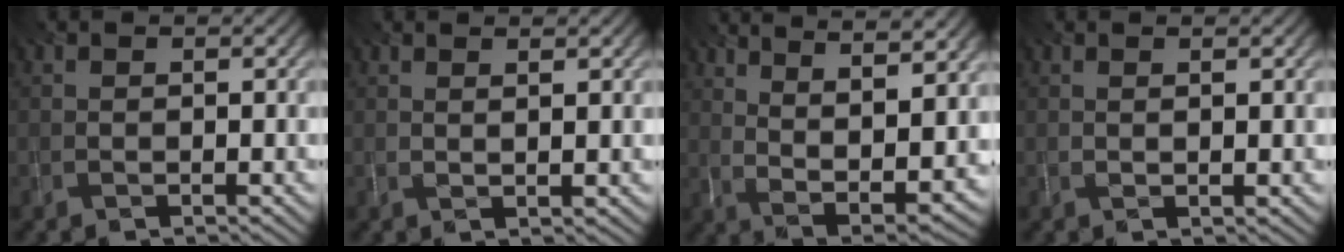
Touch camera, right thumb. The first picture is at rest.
{"total": 1.6, "force": [1.2, -0.1, 1.1], "torque": [-0.014, -0.004, 0.025]}
{"total": 12.7, "force": [7.3, 4.0, 9.7], "torque": [-0.177, 0.008, 0.117]}
{"total": 1.0, "force": [0.7, -0.1, 0.7], "torque": [-0.011, -0.003, 0.017]}